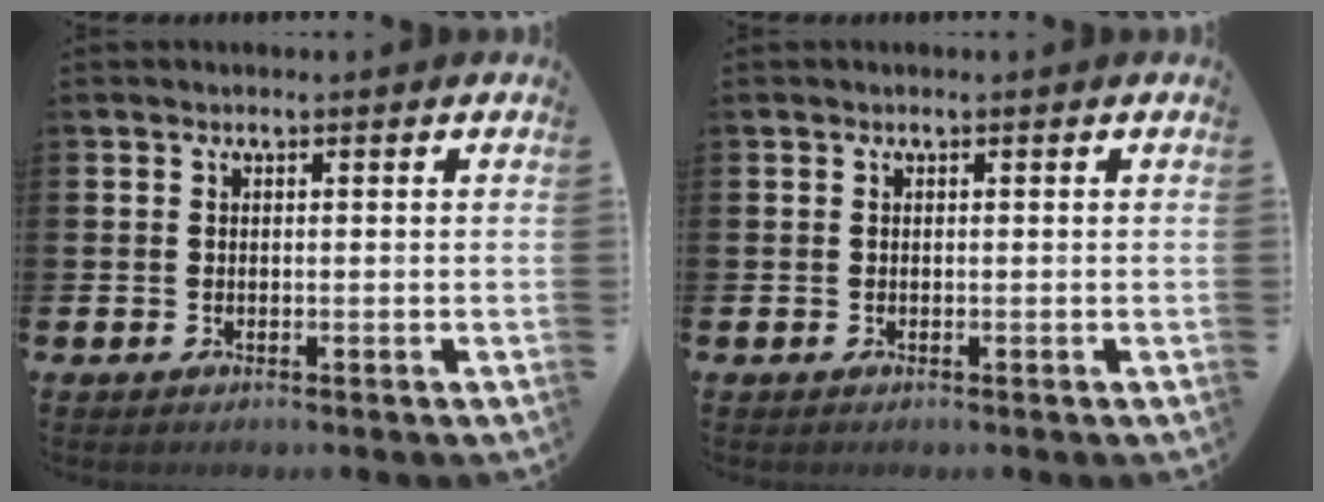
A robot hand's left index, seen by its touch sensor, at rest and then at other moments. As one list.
[{"total": 0.0}]